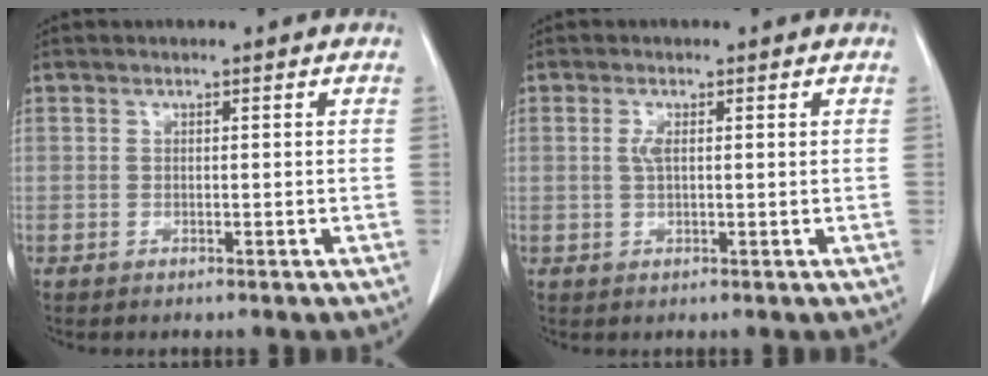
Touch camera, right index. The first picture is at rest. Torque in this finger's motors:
{"motor_torque": [0.05, -0.01, 0.02, 0.01]}